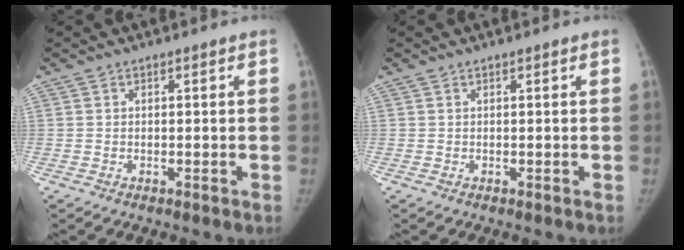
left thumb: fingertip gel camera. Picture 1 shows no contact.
{"total": 0.0}